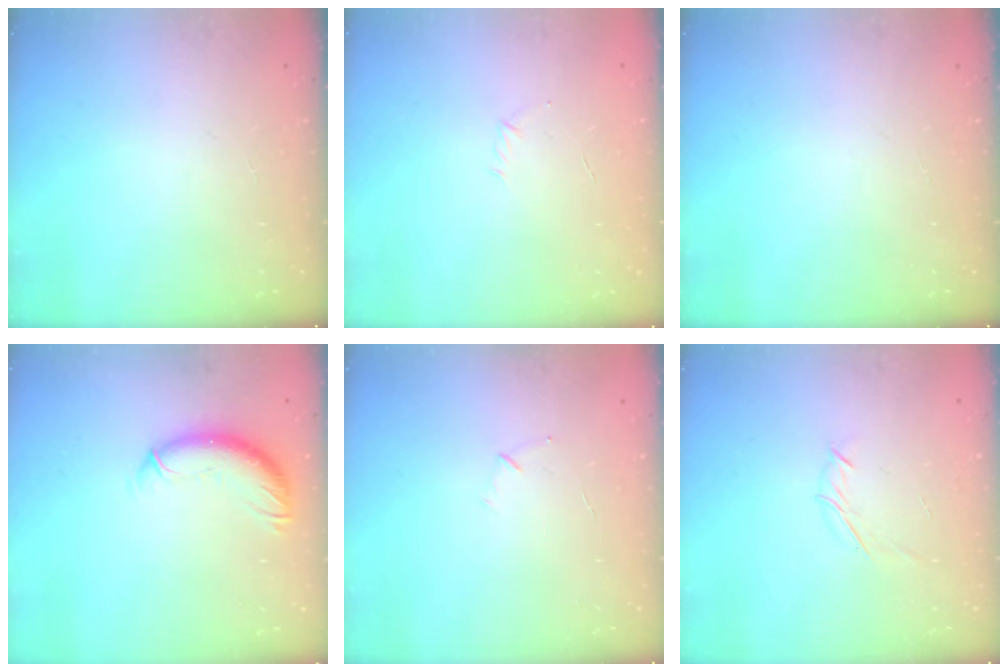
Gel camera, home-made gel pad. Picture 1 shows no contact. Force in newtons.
{"total": 2.9, "press": 2.8, "slide": 0.7}
{"total": 0.0}
{"total": 10.3, "press": 10.2, "slide": 1.4}
{"total": 3.8, "press": 3.7, "slide": 1.0}
{"total": 3.9, "press": 3.8, "slide": 0.8}